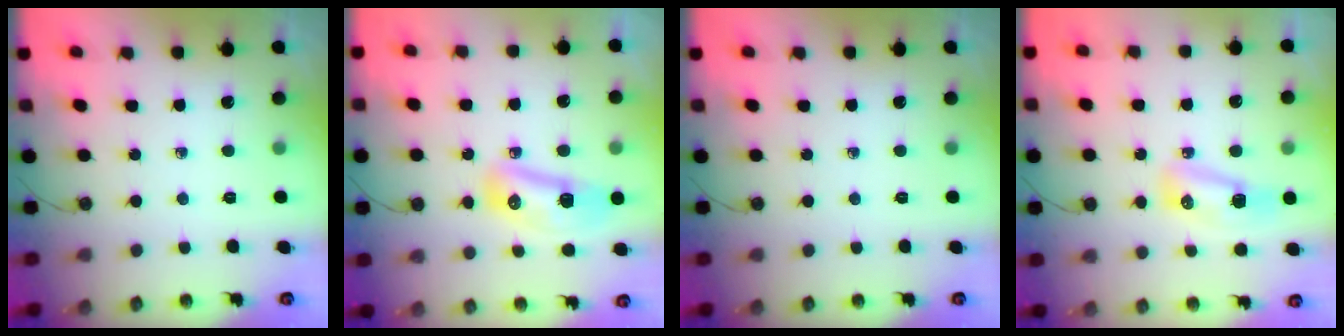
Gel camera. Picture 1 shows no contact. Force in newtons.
{"total": 12.4, "press": 11.5, "slide": 4.7}
{"total": 0.0}
{"total": 8.0, "press": 7.8, "slide": 1.6}